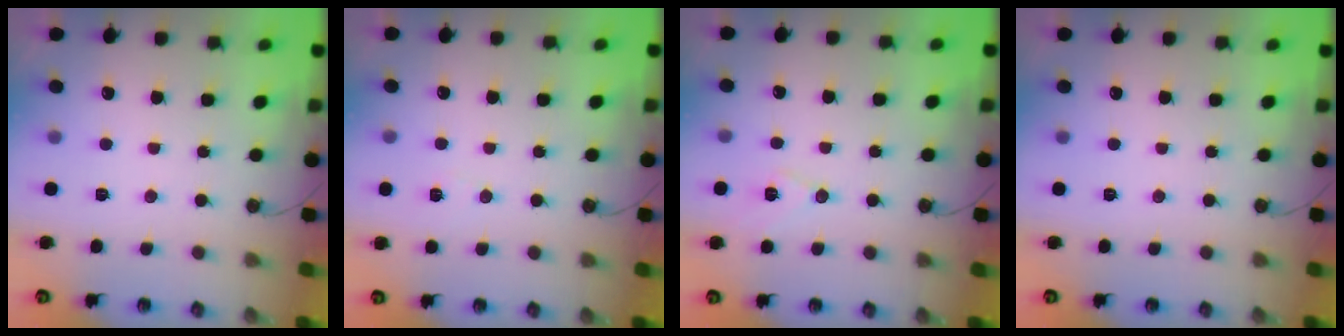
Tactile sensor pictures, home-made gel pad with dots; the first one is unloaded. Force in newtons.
{"total": 4.9, "press": 4.3, "slide": 2.5}
{"total": 7.1, "press": 6.2, "slide": 3.6}
{"total": 0.0}